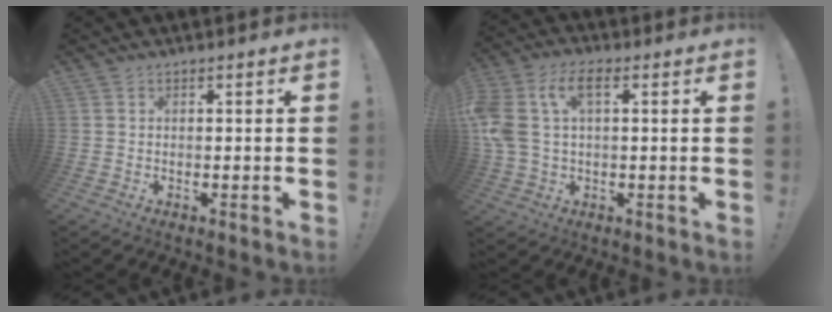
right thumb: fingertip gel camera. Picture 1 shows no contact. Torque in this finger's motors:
{"motor_torque": [1.99, 1.98, 1.03, -0.05, 0.31]}